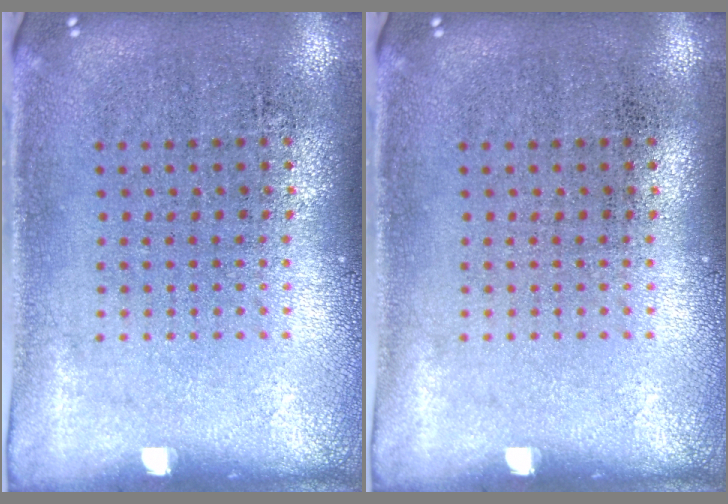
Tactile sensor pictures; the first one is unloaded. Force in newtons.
{"total": 0.0}